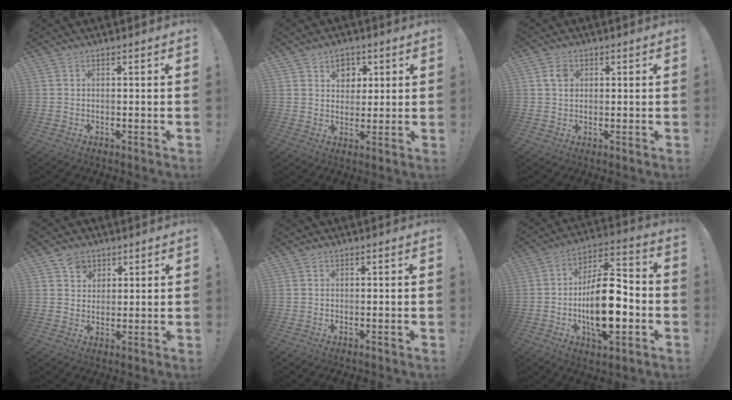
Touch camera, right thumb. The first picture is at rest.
{"total": 6.6, "force": [3.4, 5.4, 1.8], "torque": [-0.012, -0.024, 0.060]}
{"total": 3.8, "force": [1.0, 2.9, 2.1], "torque": [-0.020, -0.001, 0.016]}
{"total": 5.3, "force": [3.1, 4.1, 1.1], "torque": [-0.007, -0.018, 0.057]}
{"total": 0.0}
{"total": 19.2, "force": [-4.5, 8.8, 16.4], "torque": [-0.281, 0.023, -0.070]}